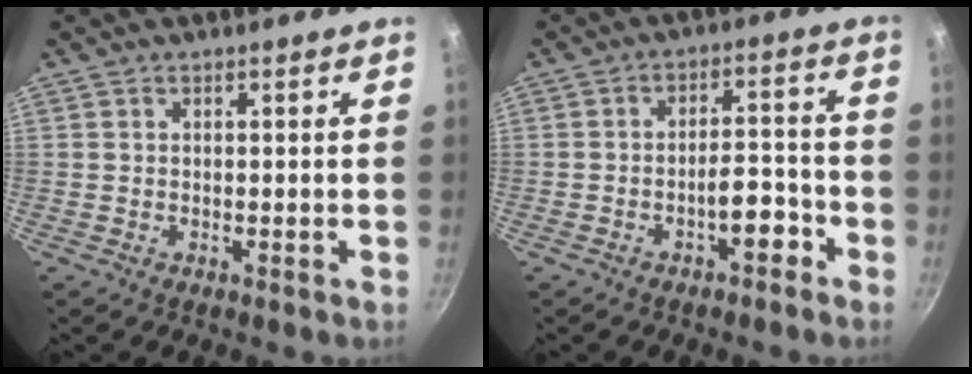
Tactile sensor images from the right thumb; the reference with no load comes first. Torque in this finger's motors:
{"motor_torque": [1.56, 0.64, 1.14, -0.99, 0.10]}